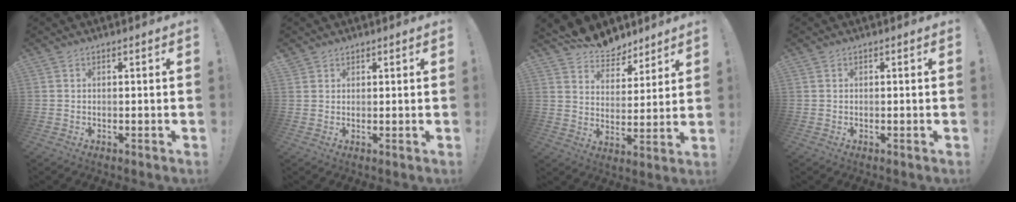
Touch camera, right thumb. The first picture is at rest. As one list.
[{"total": 1.8, "force": [1.4, 1.0, 0.1], "torque": [0.001, -0.008, 0.028]}, {"total": 9.6, "force": [8.3, 4.7, 1.3], "torque": [-0.027, -0.073, 0.160]}, {"total": 0.0}]